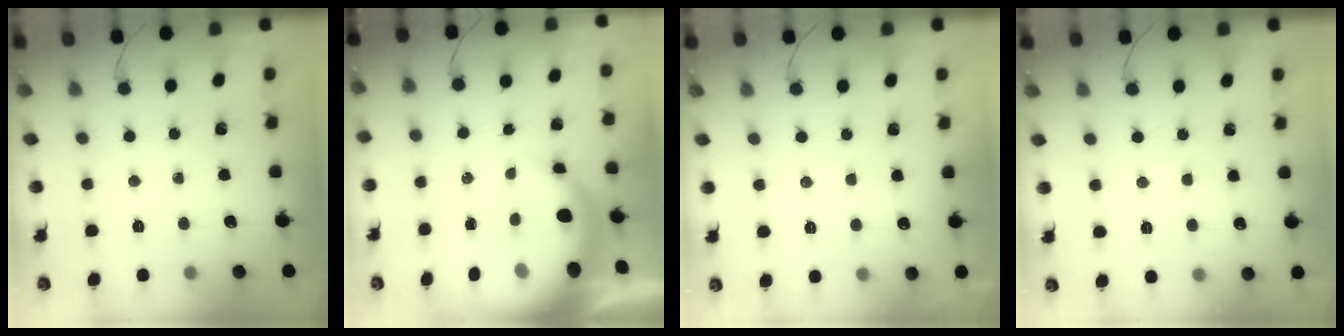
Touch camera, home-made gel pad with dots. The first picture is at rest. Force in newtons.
{"total": 8.9, "press": 8.8, "slide": 1.7}
{"total": 5.3, "press": 5.3, "slide": 0.8}
{"total": 4.6, "press": 4.4, "slide": 1.1}